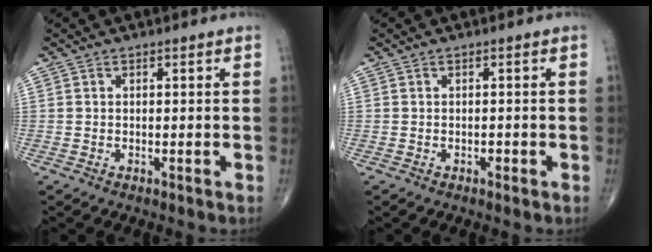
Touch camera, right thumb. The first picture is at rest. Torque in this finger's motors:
{"motor_torque": [0.51, -0.21, -0.09, -0.22, 0.02]}